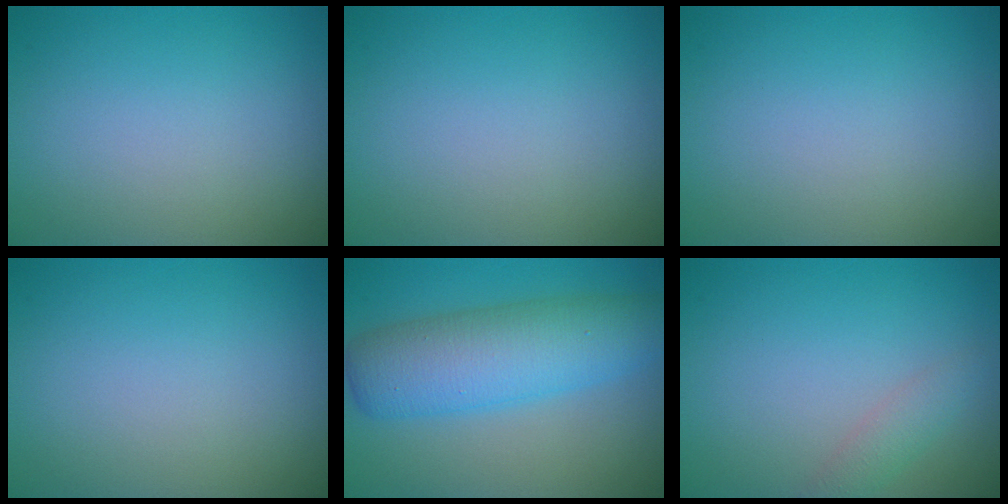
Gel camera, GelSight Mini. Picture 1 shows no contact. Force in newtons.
{"total": 0.0}
{"total": 0.0}
{"total": 0.0}
{"total": 7.6, "press": 7.6, "slide": 0.1}
{"total": 1.5, "press": 1.5, "slide": 0.0}